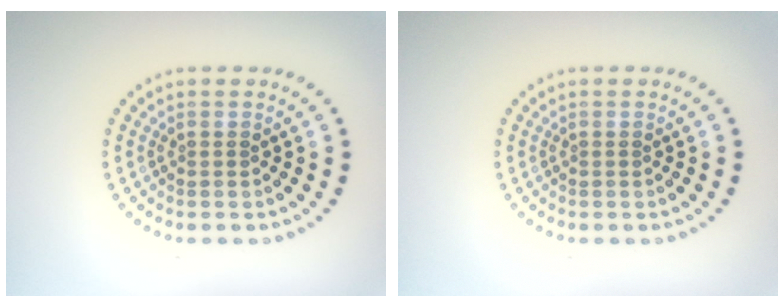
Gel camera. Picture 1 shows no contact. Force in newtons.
{"total": 0.0}